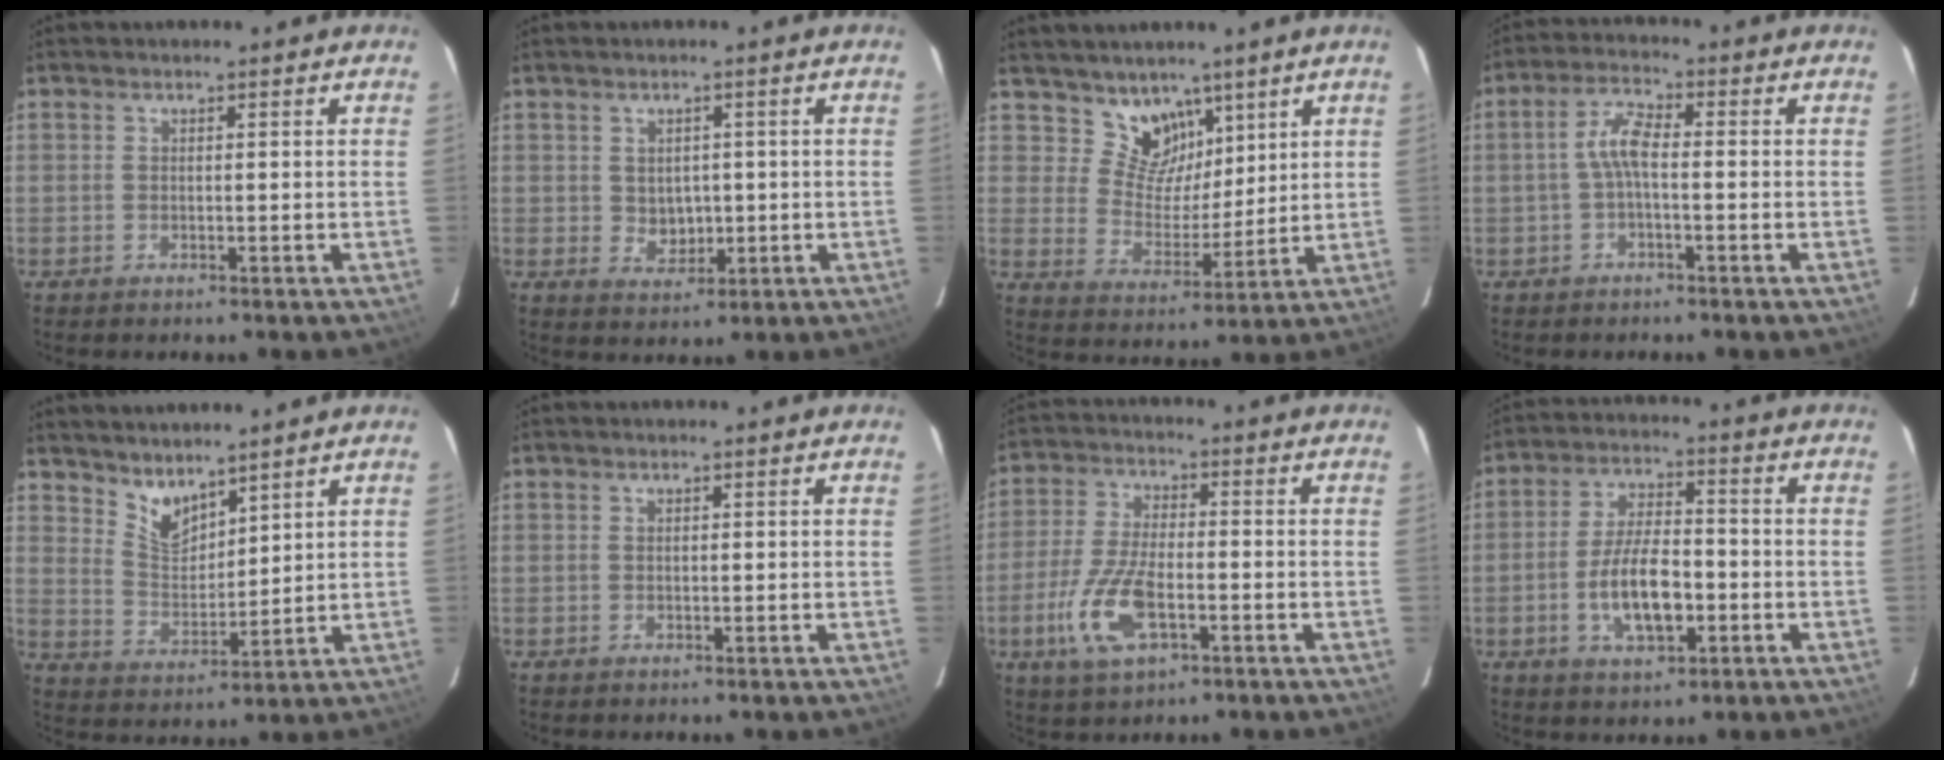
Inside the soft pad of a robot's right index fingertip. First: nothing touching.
{"total": 3.9, "force": [0.2, 3.4, 1.8], "torque": [-0.031, 0.003, 0.011]}
{"total": 6.6, "force": [5.4, 3.4, 1.7], "torque": [-0.021, 0.001, 0.109]}
{"total": 4.5, "force": [-0.9, 1.3, 4.2], "torque": [-0.094, 0.016, -0.021]}
{"total": 6.7, "force": [5.6, 2.7, 2.5], "torque": [-0.036, -0.002, 0.114]}
{"total": 0.5, "force": [0.1, 0.3, 0.4], "torque": [-0.009, 0.002, 0.001]}
{"total": 12.0, "force": [-4.4, 5.1, 10.0], "torque": [-0.219, -0.008, -0.081]}
{"total": 10.4, "force": [-3.0, 4.4, 9.0], "torque": [-0.179, 0.003, -0.048]}